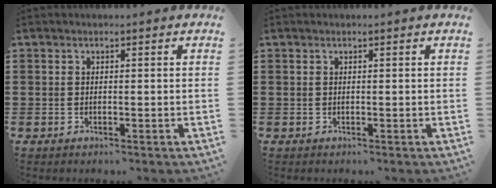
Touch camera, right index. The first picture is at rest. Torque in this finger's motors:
{"motor_torque": [-0.37, 0.38, 0.00, -0.01]}